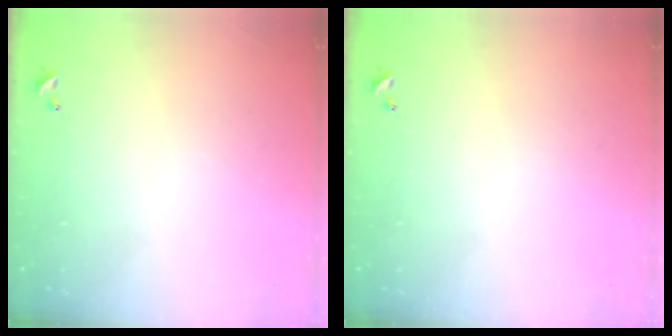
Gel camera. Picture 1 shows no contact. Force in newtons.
{"total": 0.0}